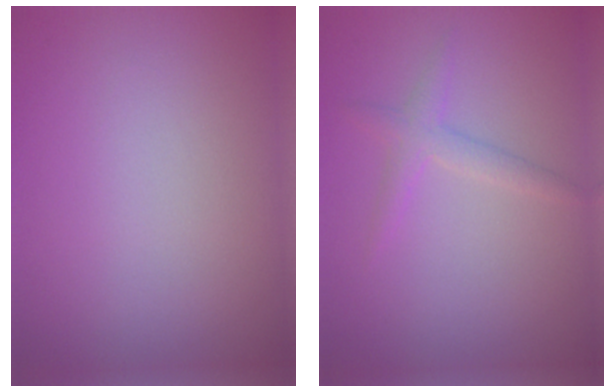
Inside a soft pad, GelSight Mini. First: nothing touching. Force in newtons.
{"total": 1.7, "press": 1.7, "slide": 0.1}